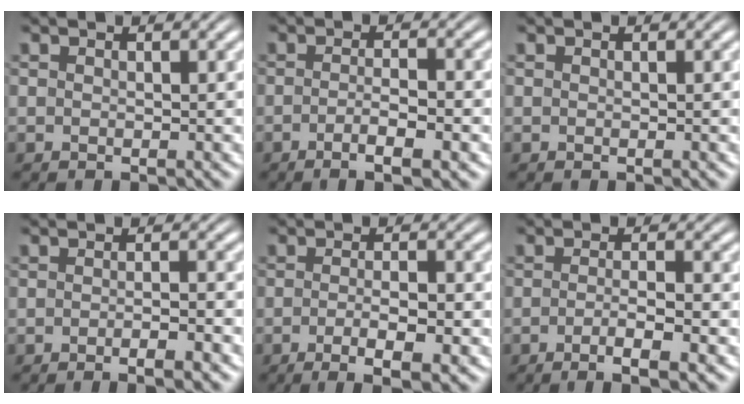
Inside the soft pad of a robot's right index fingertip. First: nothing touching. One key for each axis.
{"total": 3.3, "fx": -2.1, "fy": 0.3, "fz": 2.6, "tx": -0.046, "ty": -0.008, "tz": -0.037}
{"total": 0.0}
{"total": 2.1, "fx": -1.6, "fy": 0.0, "fz": 1.4, "tx": -0.017, "ty": 0.004, "tz": -0.034}
{"total": 5.1, "fx": -2.9, "fy": 1.1, "fz": 4.0, "tx": -0.061, "ty": -0.013, "tz": -0.043}
{"total": 3.7, "fx": -2.2, "fy": 0.4, "fz": 2.9, "tx": -0.050, "ty": -0.012, "tz": -0.037}